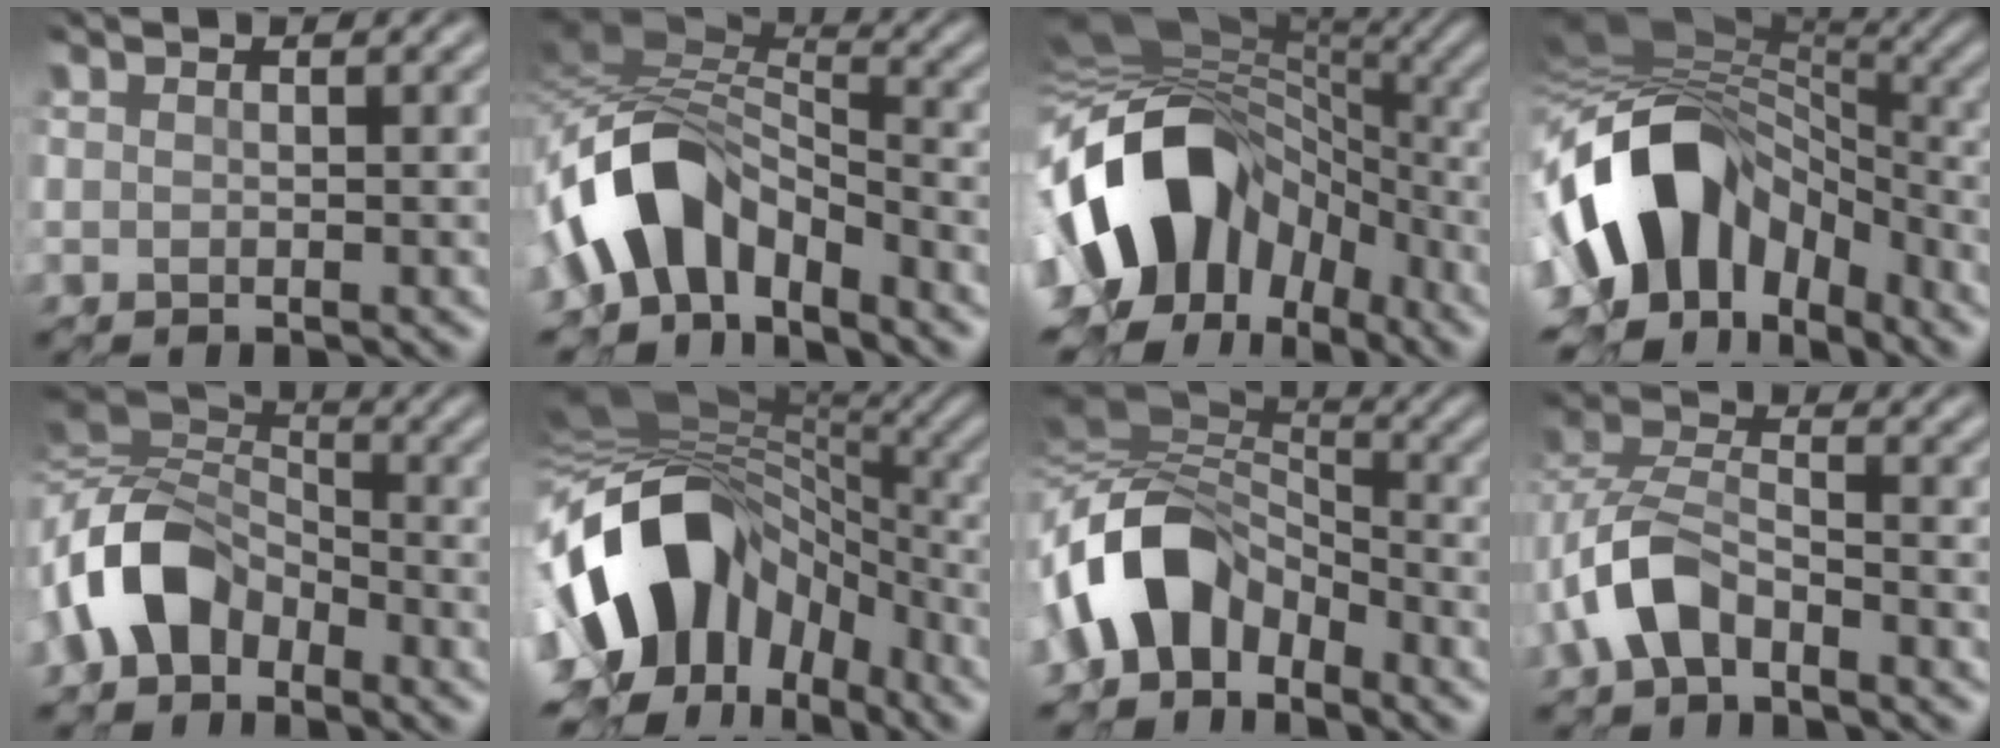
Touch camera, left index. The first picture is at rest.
{"total": 8.1, "force": [-4.3, 4.2, 5.5], "torque": [-0.096, 0.013, -0.086]}
{"total": 15.2, "force": [-4.1, 10.6, 10.0], "torque": [-0.193, -0.009, -0.074]}
{"total": 13.0, "force": [-4.7, 8.8, 8.2], "torque": [-0.161, 0.004, -0.091]}
{"total": 7.6, "force": [-3.4, 4.8, 4.9], "torque": [-0.098, 0.012, -0.081]}
{"total": 15.3, "force": [-3.7, 10.5, 10.4], "torque": [-0.196, -0.008, -0.063]}
{"total": 7.7, "force": [-4.0, 4.4, 4.9], "torque": [-0.087, 0.011, -0.082]}
{"total": 5.1, "force": [-3.3, 2.2, 3.2], "torque": [-0.073, 0.009, -0.071]}